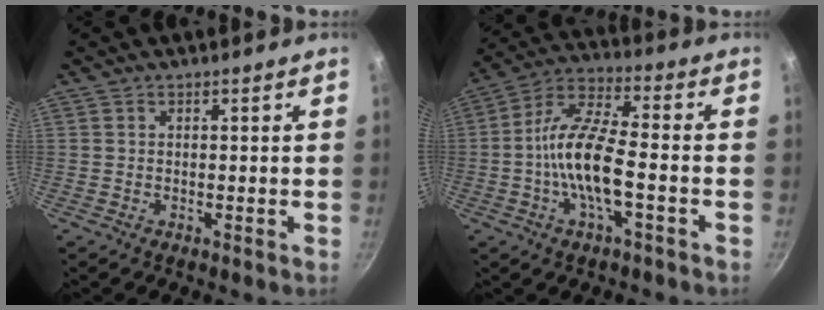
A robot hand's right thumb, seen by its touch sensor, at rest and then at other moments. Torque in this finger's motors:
{"motor_torque": [0.30, 1.21, 2.01, -0.76, 0.67]}